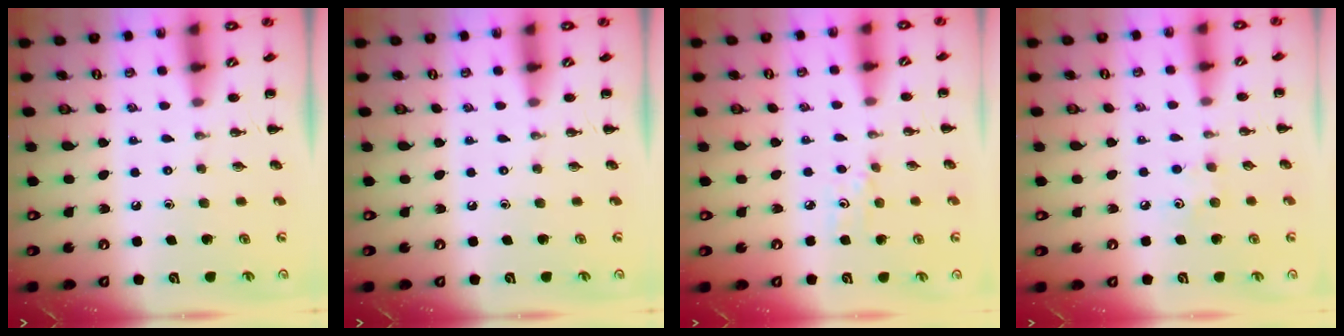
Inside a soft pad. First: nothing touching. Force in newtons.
{"total": 0.0}
{"total": 3.3, "press": 3.1, "slide": 1.0}
{"total": 4.7, "press": 4.5, "slide": 1.2}